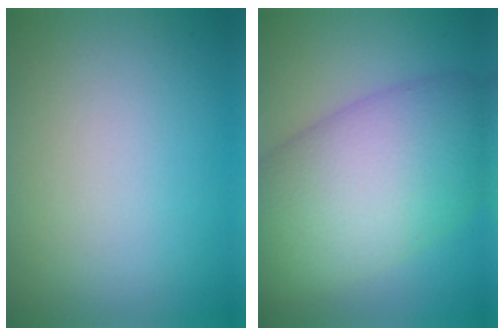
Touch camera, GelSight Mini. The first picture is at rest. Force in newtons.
{"total": 12.0, "press": 12.0, "slide": 0.5}